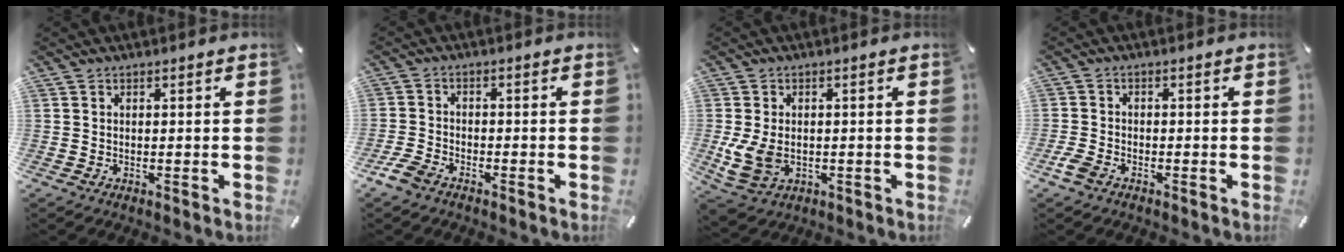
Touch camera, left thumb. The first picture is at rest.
{"total": 4.2, "force": [-3.1, 2.1, 1.8], "torque": [-0.055, 0.008, -0.064]}
{"total": 7.7, "force": [-0.8, 5.8, 5.1], "torque": [-0.118, -0.003, -0.011]}
{"total": 3.0, "force": [-2.0, 1.6, 1.6], "torque": [-0.054, -0.003, -0.043]}